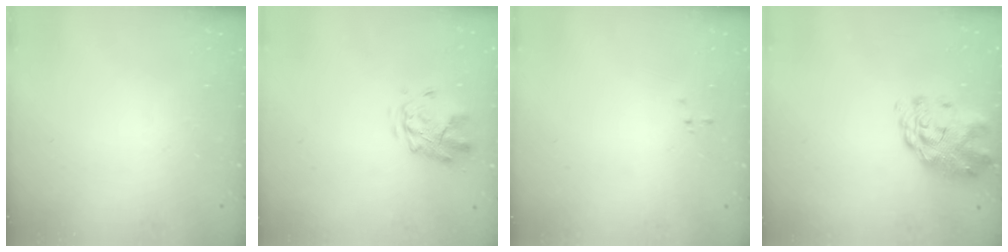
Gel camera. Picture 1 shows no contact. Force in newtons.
{"total": 2.9, "press": 2.5, "slide": 1.4}
{"total": 0.0}
{"total": 3.6, "press": 3.4, "slide": 1.2}